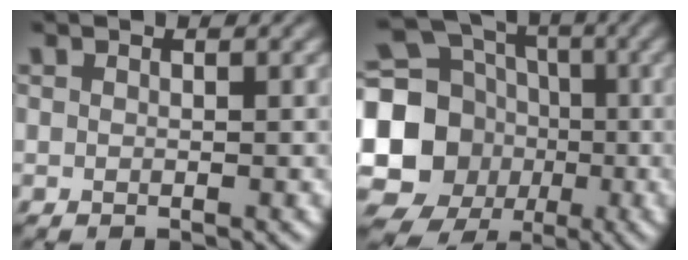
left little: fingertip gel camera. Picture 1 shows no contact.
{"total": 11.8, "force": [-1.8, 10.6, 5.0], "torque": [-0.124, -0.022, -0.041]}